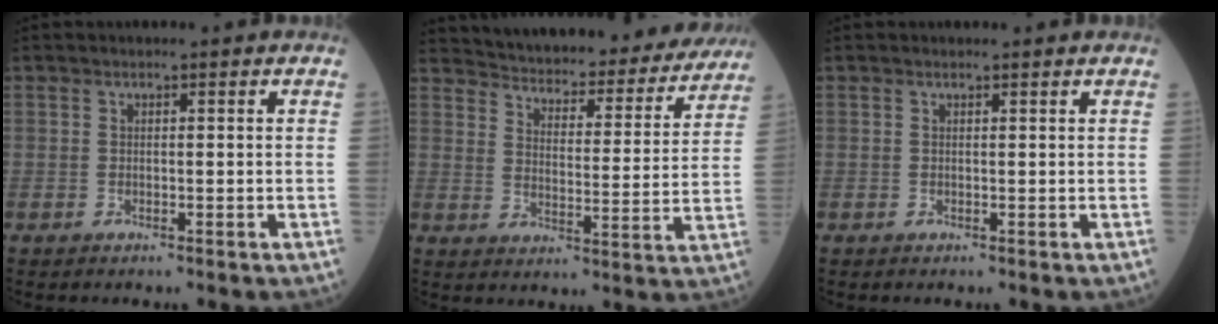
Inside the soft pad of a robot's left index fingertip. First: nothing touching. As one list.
[{"total": 25.8, "force": [24.1, 5.5, 7.5], "torque": [-0.111, -0.045, 0.297]}, {"total": 1.1, "force": [1.0, 0.0, 0.2], "torque": [-0.013, 0.002, 0.013]}]